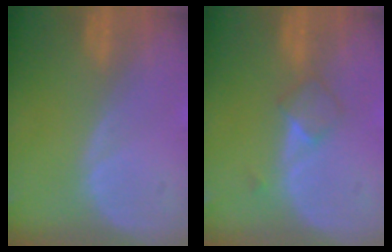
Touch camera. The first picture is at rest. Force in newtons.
{"total": 3.0, "press": 2.7, "slide": 1.2}